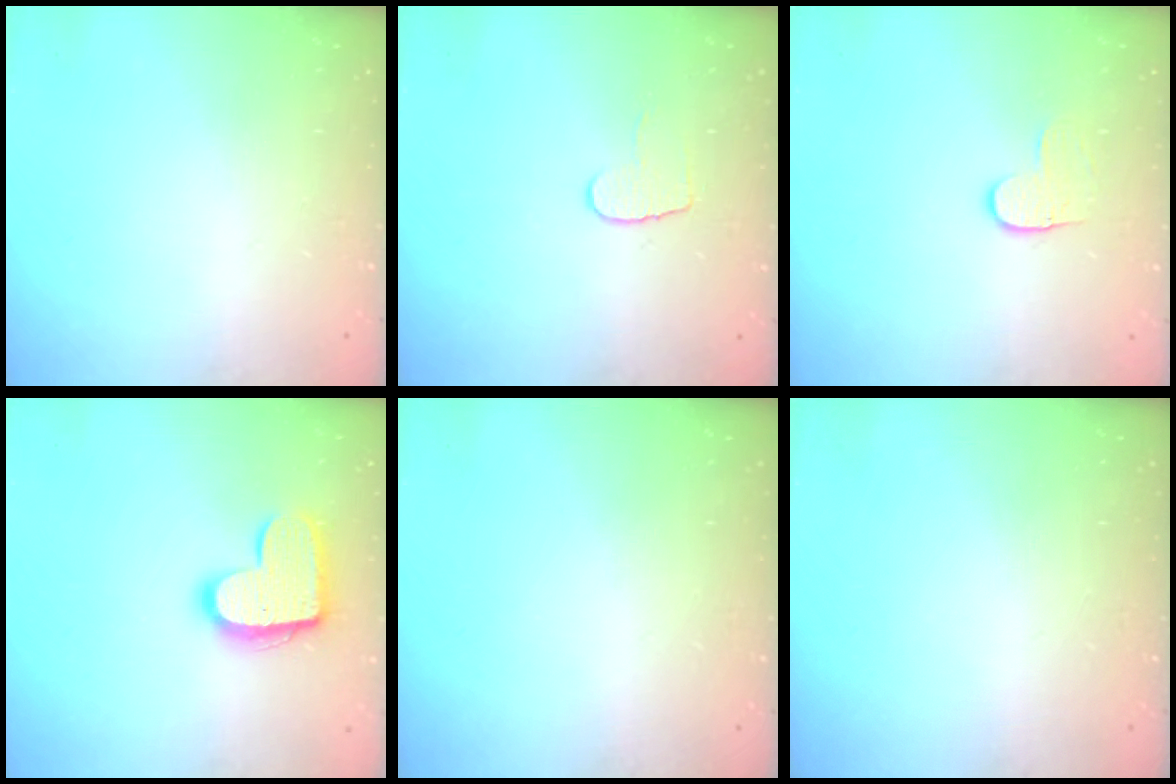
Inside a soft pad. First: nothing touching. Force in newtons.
{"total": 6.6, "press": 6.6, "slide": 0.6}
{"total": 3.6, "press": 3.6, "slide": 0.4}
{"total": 14.5, "press": 14.5, "slide": 0.8}
{"total": 0.0}
{"total": 0.0}